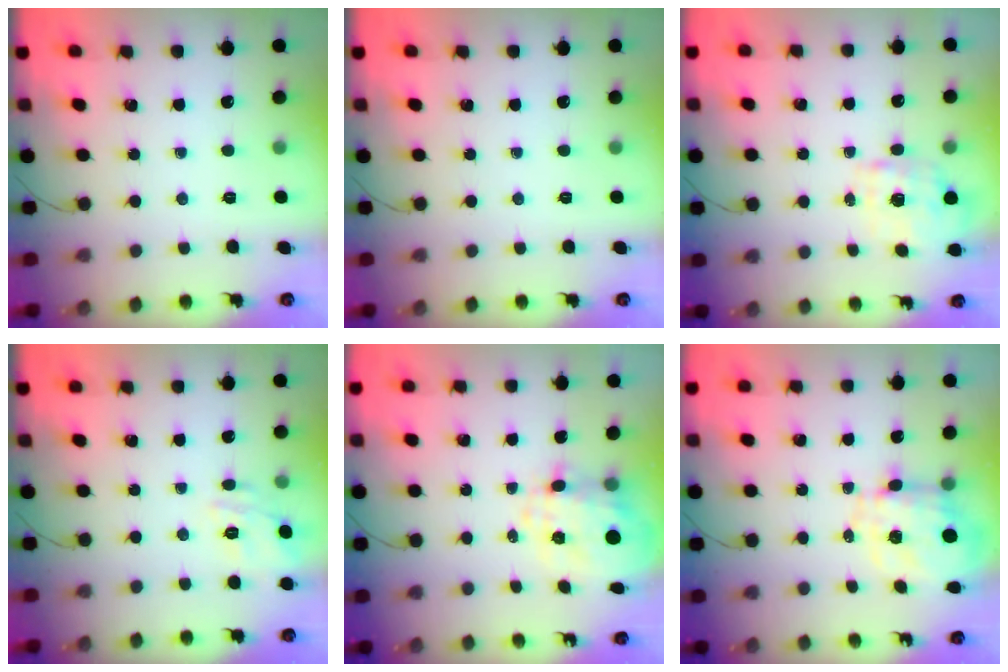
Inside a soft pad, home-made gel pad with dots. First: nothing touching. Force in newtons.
{"total": 0.0}
{"total": 1.9, "press": 1.8, "slide": 0.6}
{"total": 11.0, "press": 11.0, "slide": 1.4}
{"total": 7.5, "press": 7.2, "slide": 1.9}
{"total": 8.3, "press": 7.9, "slide": 2.4}